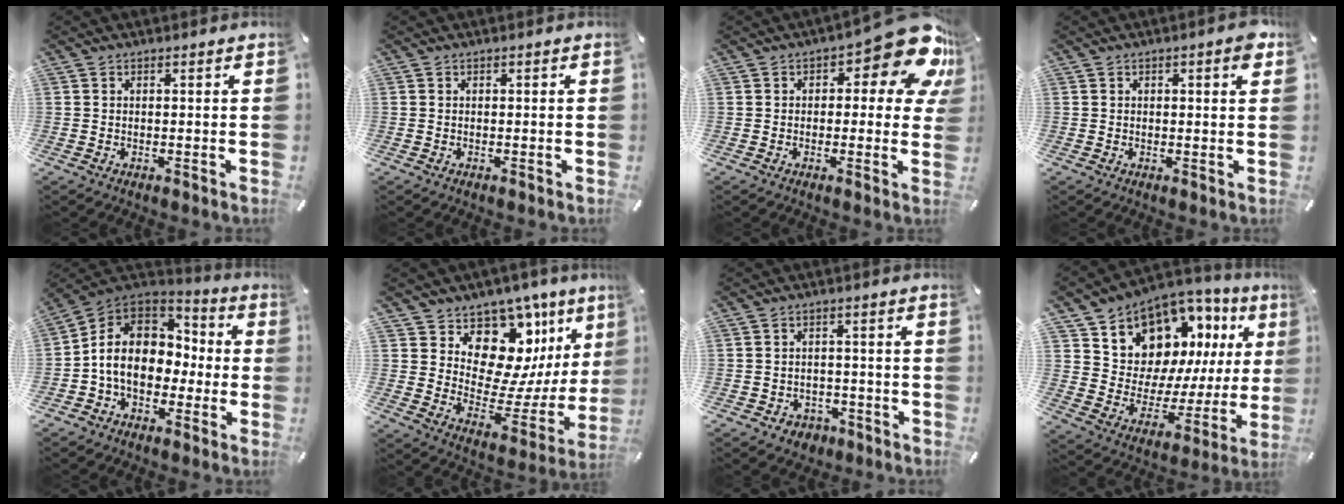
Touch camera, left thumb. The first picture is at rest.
{"total": 0.0}
{"total": 15.2, "force": [7.3, 6.1, 11.9], "torque": [-0.152, -0.054, 0.121]}
{"total": 2.6, "force": [0.8, 1.0, 2.3], "torque": [-0.030, 0.000, 0.009]}
{"total": 12.4, "force": [-1.6, 10.2, 6.9], "torque": [-0.138, 0.015, -0.028]}
{"total": 13.8, "force": [8.0, 9.9, 5.3], "torque": [-0.057, -0.101, 0.141]}
{"total": 4.1, "force": [-2.2, 3.4, 1.0], "torque": [-0.022, 0.010, -0.042]}
{"total": 12.5, "force": [9.6, 7.6, 2.6], "torque": [-0.060, -0.101, 0.180]}